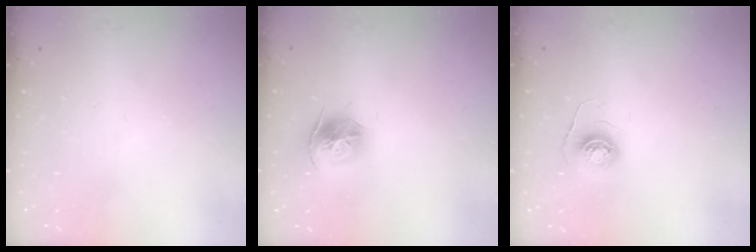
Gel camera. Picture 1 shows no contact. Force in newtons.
{"total": 12.5, "press": 12.4, "slide": 1.3}
{"total": 5.6, "press": 5.5, "slide": 0.4}